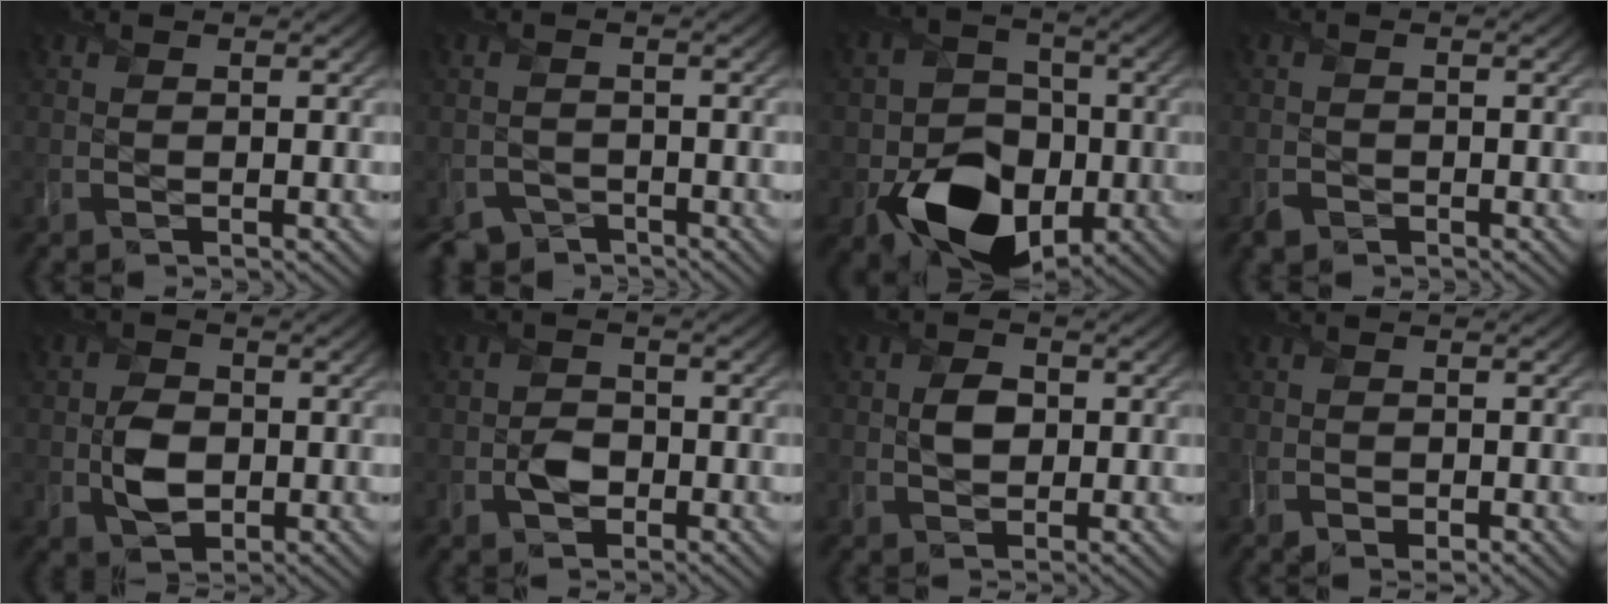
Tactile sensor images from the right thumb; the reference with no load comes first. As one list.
[{"total": 3.0, "force": [-2.6, 1.4, 0.0], "torque": [0.006, -0.007, -0.050]}, {"total": 11.4, "force": [-3.8, 8.7, 6.3], "torque": [-0.115, -0.025, -0.077]}, {"total": 1.3, "force": [-1.0, 0.9, 0.1], "torque": [0.000, -0.002, -0.022]}, {"total": 4.3, "force": [-0.5, 3.3, 2.7], "torque": [-0.053, -0.002, -0.013]}, {"total": 2.8, "force": [-1.1, 2.2, 1.4], "torque": [-0.024, 0.000, -0.023]}, {"total": 2.7, "force": [0.2, 2.1, 1.7], "torque": [-0.036, 0.001, 0.001]}, {"total": 1.7, "force": [-1.0, 1.0, 1.0], "torque": [-0.020, -0.006, -0.016]}]